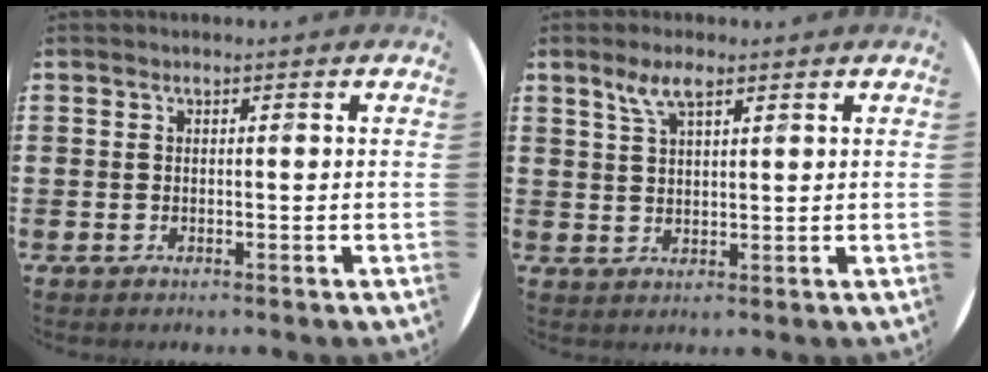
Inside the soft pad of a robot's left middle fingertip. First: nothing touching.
{"total": 4.1, "force": [2.7, 1.3, 2.9], "torque": [-0.064, 0.007, 0.047]}